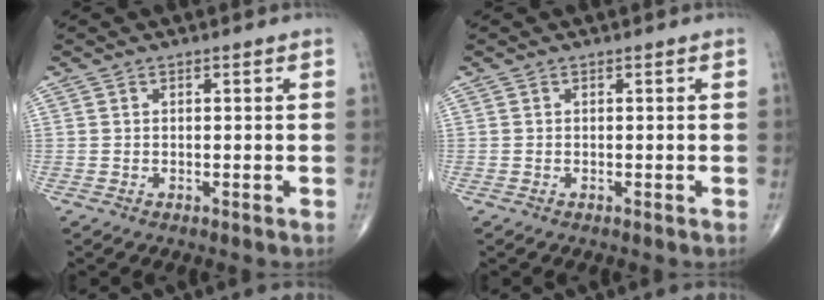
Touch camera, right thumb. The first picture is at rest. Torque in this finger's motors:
{"motor_torque": [0.34, 0.34, 0.00, 0.00, 0.00]}